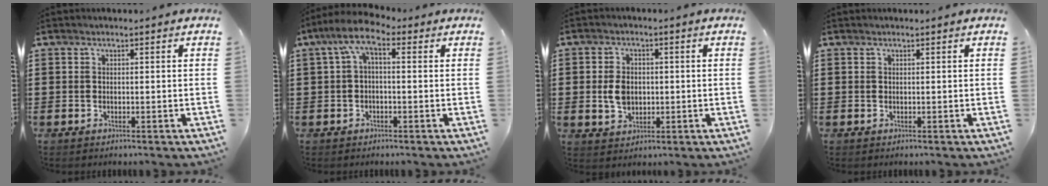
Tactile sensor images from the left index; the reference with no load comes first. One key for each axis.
{"total": 4.9, "fx": 0.2, "fy": 1.9, "fz": 4.6, "tx": -0.104, "ty": 0.001, "tz": -0.005}
{"total": 4.2, "fx": -0.1, "fy": 3.1, "fz": 2.9, "tx": -0.059, "ty": 0.004, "tz": -0.005}
{"total": 0.0}